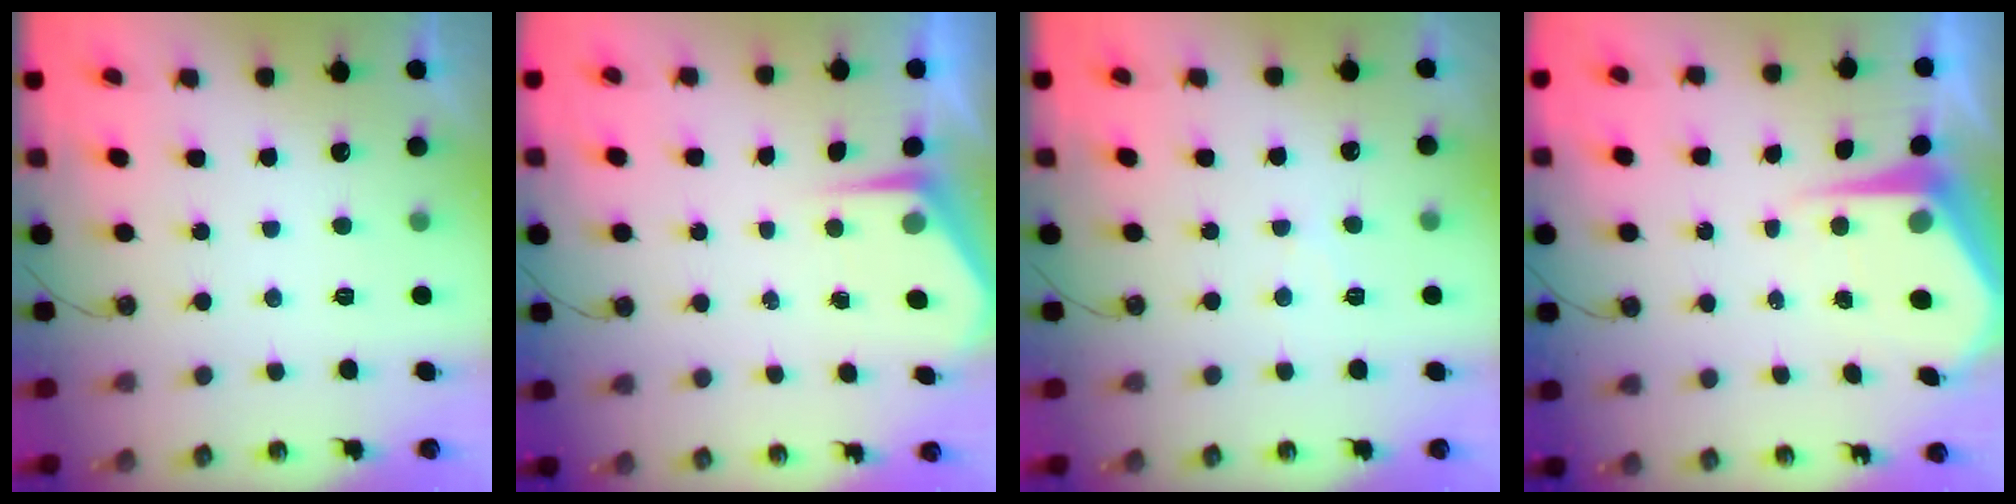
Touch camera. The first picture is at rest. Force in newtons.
{"total": 4.4, "press": 4.3, "slide": 0.4}
{"total": 5.1, "press": 5.0, "slide": 0.7}
{"total": 7.2, "press": 7.2, "slide": 0.6}